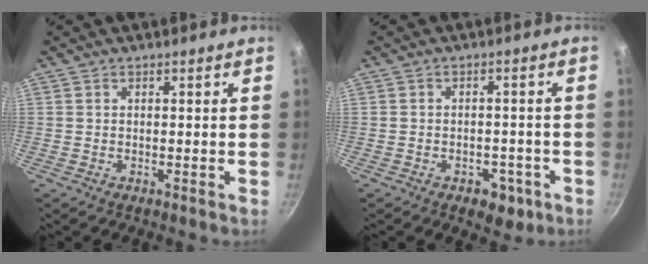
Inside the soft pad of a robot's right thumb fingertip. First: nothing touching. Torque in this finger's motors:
{"motor_torque": [0.53, 0.83, -0.18, 0.03, 0.15]}